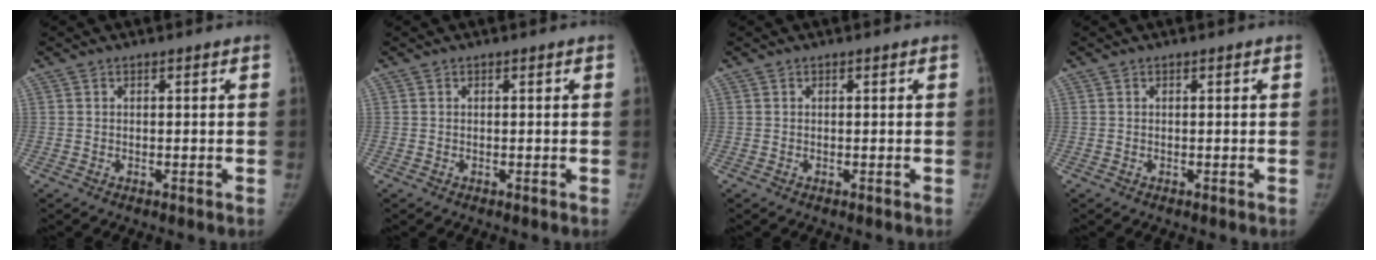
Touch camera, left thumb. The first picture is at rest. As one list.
[{"total": 0.0}, {"total": 0.0}, {"total": 0.0}]